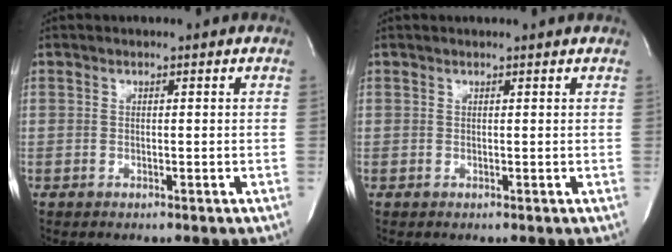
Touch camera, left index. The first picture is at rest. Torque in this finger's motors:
{"motor_torque": [0.79, -1.34, 0.05, 0.05]}